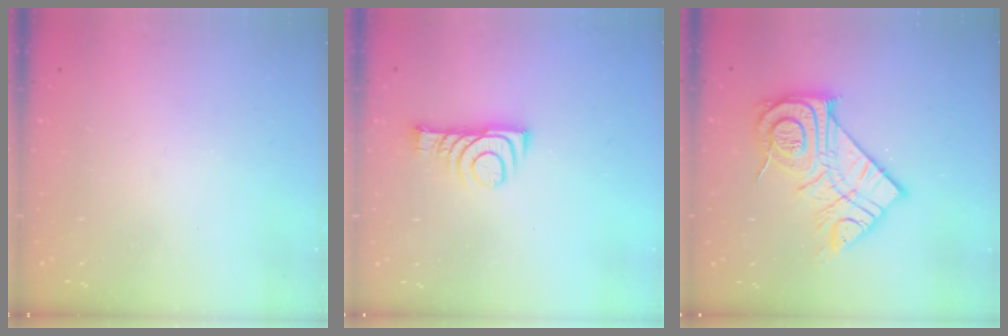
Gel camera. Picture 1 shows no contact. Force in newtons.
{"total": 9.4, "press": 9.4, "slide": 0.9}
{"total": 17.8, "press": 17.8, "slide": 1.2}